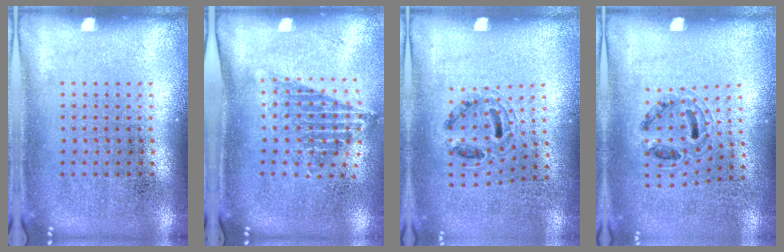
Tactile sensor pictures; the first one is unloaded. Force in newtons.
{"total": 1.4, "press": 1.1, "slide": 0.9}
{"total": 0.9, "press": 0.8, "slide": 0.4}
{"total": 0.9, "press": 0.8, "slide": 0.5}